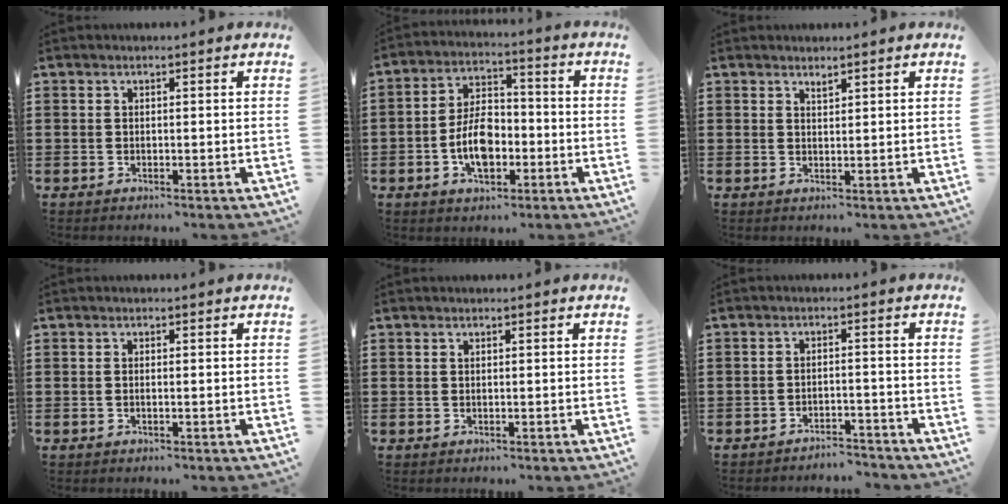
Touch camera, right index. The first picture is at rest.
{"total": 7.7, "force": [-2.2, 4.4, 5.9], "torque": [-0.122, 0.003, -0.046]}
{"total": 1.0, "force": [1.0, 0.0, 0.1], "torque": [-0.003, -0.002, 0.019]}
{"total": 0.0}
{"total": 0.0}
{"total": 3.1, "force": [-3.1, 0.2, 0.1], "torque": [-0.009, -0.001, -0.065]}